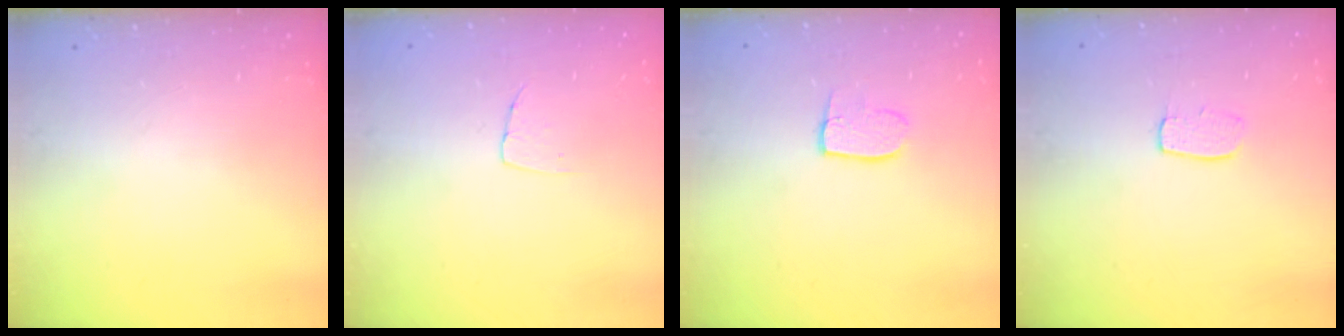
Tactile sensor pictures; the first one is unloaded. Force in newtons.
{"total": 3.7, "press": 3.7, "slide": 0.2}
{"total": 7.0, "press": 7.0, "slide": 0.3}
{"total": 5.2, "press": 5.2, "slide": 0.3}